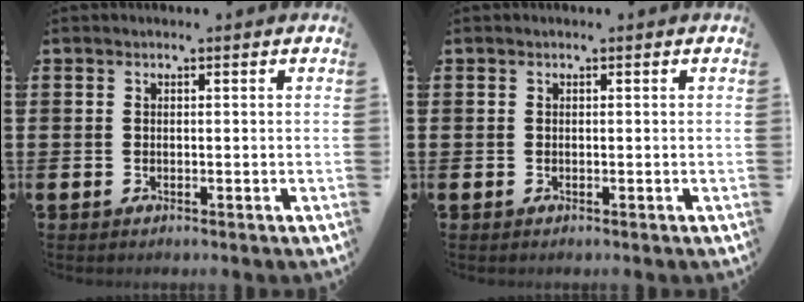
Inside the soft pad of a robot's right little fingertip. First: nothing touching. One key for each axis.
{"total": 0.0}